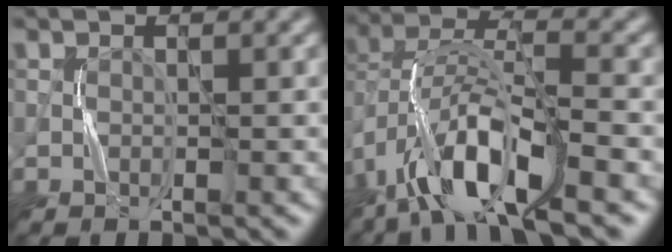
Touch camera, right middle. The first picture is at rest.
{"total": 10.0, "force": [-5.5, 3.6, 7.5], "torque": [-0.140, 0.010, -0.112]}